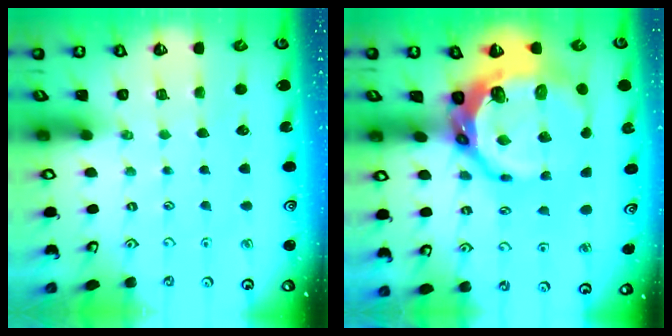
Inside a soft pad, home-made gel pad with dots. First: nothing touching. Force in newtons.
{"total": 16.9, "press": 16.1, "slide": 5.3}